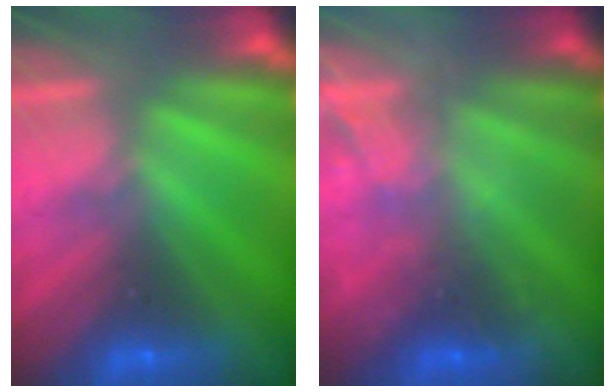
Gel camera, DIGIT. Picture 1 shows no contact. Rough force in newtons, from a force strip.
{"total": 2.3}